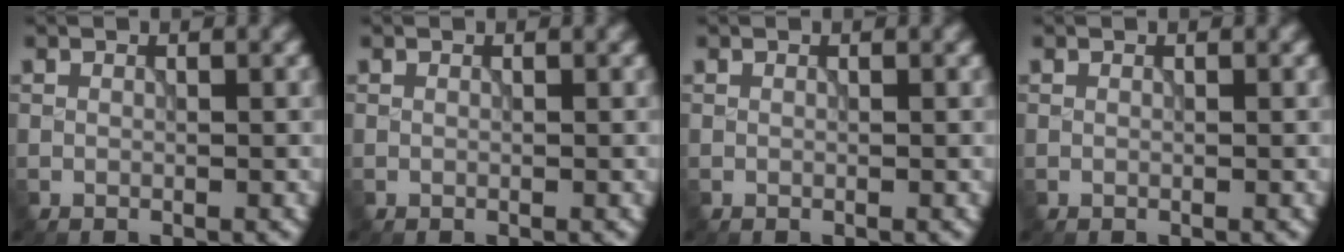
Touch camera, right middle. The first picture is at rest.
{"total": 0.0}
{"total": 0.0}
{"total": 0.0}